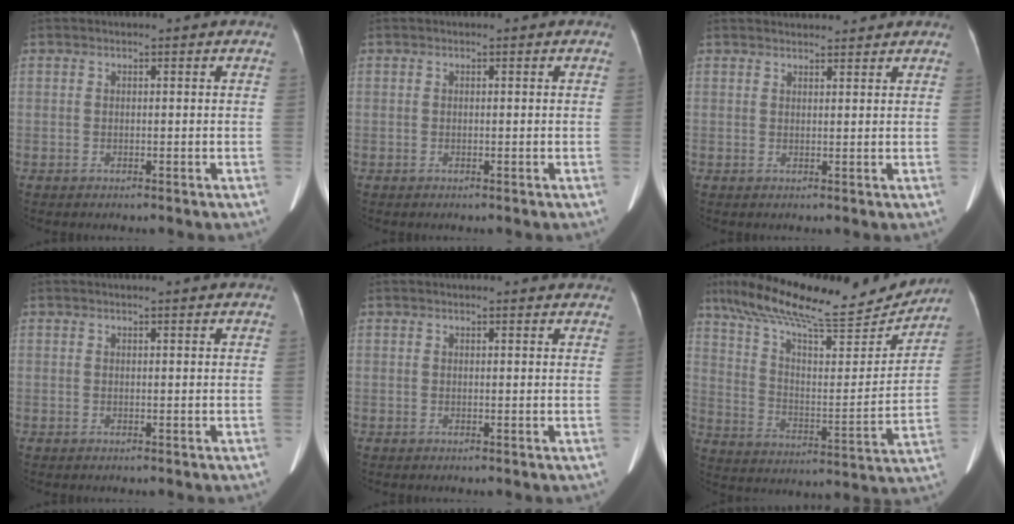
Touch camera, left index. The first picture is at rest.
{"total": 0.0}
{"total": 5.2, "force": [5.1, 0.9, 0.9], "torque": [-0.011, 0.027, 0.061]}
{"total": 3.3, "force": [3.1, 0.0, 1.1], "torque": [-0.016, 0.014, 0.034]}
{"total": 8.3, "force": [7.9, 1.3, 2.3], "torque": [-0.017, 0.016, 0.074]}
{"total": 22.9, "force": [19.6, 4.6, 10.8], "torque": [-0.187, 0.006, 0.296]}